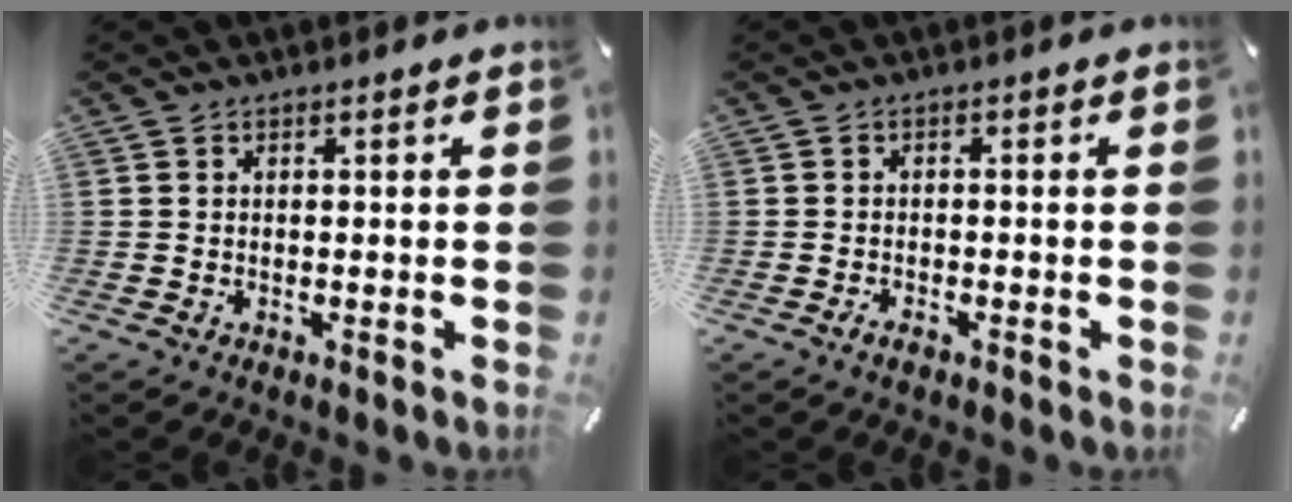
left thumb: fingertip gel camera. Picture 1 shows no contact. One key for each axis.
{"total": 1.6, "fx": -1.1, "fy": 0.7, "fz": 0.8, "tx": -0.017, "ty": 0.004, "tz": -0.022}